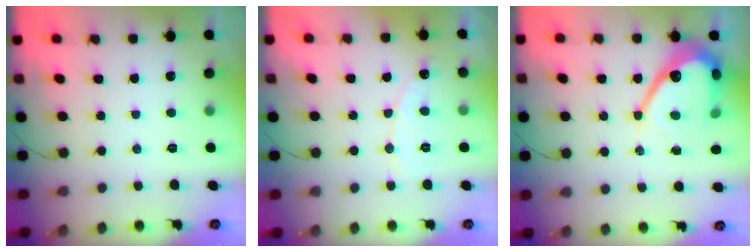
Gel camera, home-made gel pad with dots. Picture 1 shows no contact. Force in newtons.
{"total": 6.2, "press": 6.2, "slide": 0.3}
{"total": 11.5, "press": 11.5, "slide": 1.0}